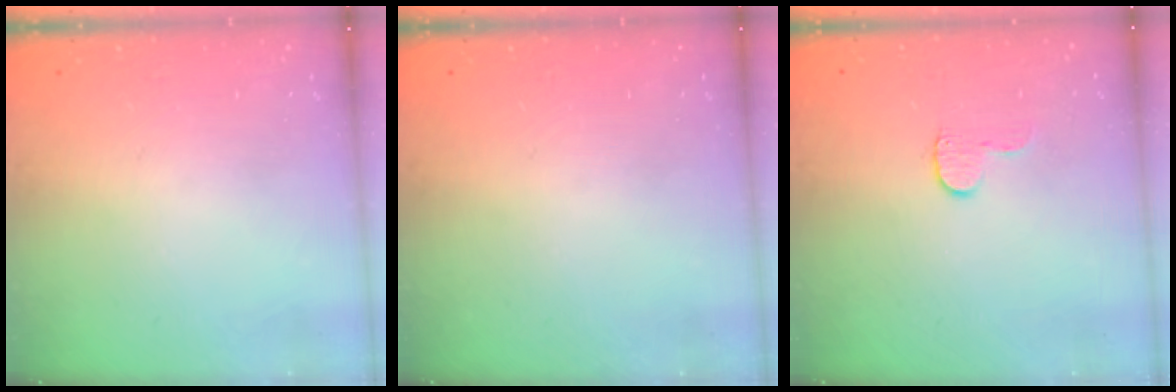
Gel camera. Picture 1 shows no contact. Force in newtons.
{"total": 0.0}
{"total": 4.6, "press": 4.6, "slide": 0.4}